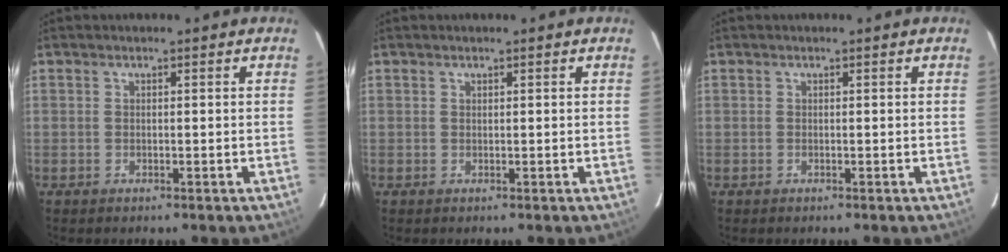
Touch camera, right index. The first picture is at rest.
{"total": 0.0}
{"total": 0.0}